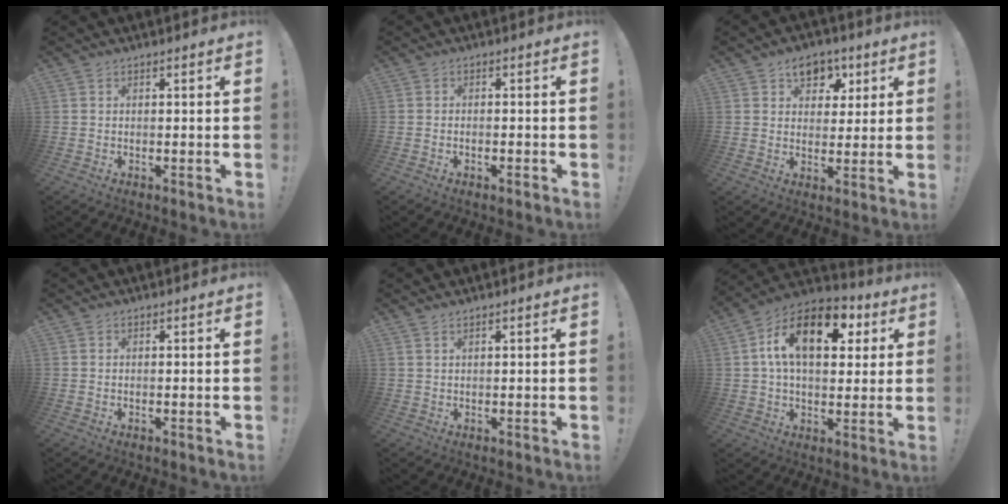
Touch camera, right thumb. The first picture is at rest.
{"total": 1.4, "force": [-0.9, 0.3, 1.0], "torque": [-0.014, 0.005, -0.016]}
{"total": 8.6, "force": [4.6, 6.3, 3.6], "torque": [-0.037, -0.020, 0.085]}
{"total": 0.0}
{"total": 1.1, "force": [0.8, -0.1, 0.7], "torque": [-0.022, 0.003, 0.015]}
{"total": 17.8, "force": [5.7, 10.1, 13.5], "torque": [-0.224, -0.004, 0.094]}